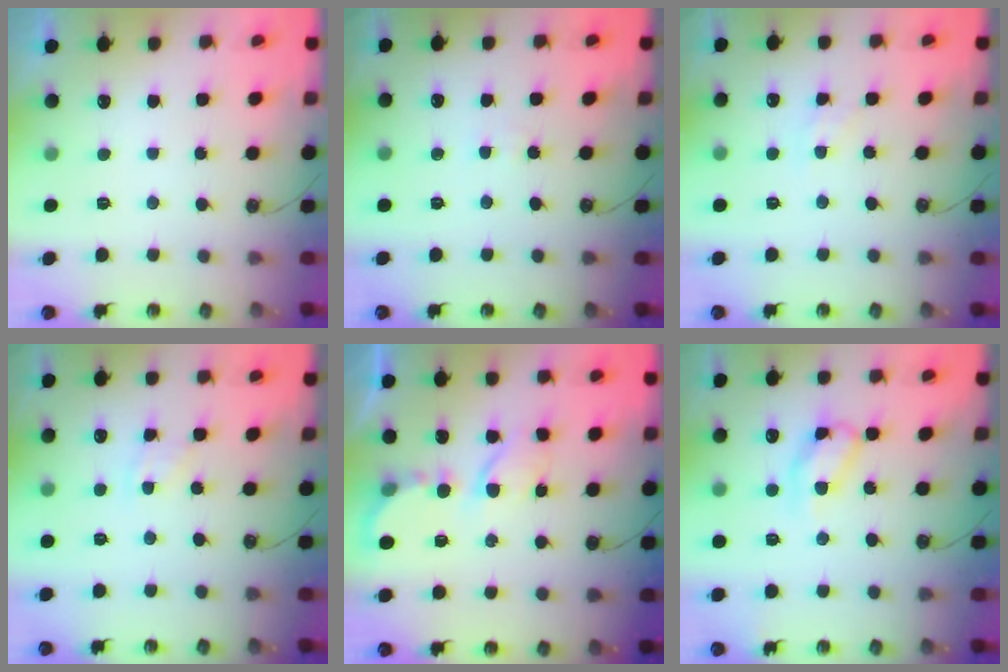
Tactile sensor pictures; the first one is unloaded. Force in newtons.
{"total": 2.8, "press": 2.8, "slide": 0.3}
{"total": 2.8, "press": 2.8, "slide": 0.5}
{"total": 5.0, "press": 5.0, "slide": 0.7}
{"total": 6.0, "press": 6.0, "slide": 0.5}
{"total": 11.9, "press": 11.9, "slide": 0.8}